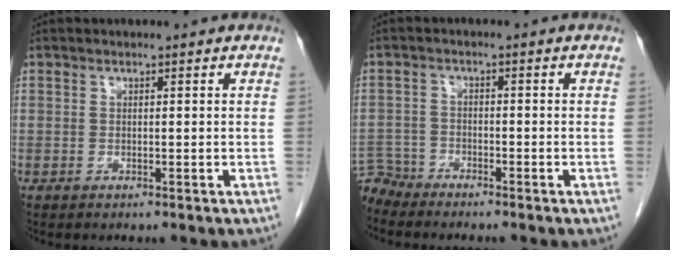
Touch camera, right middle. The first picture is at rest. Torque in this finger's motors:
{"motor_torque": [-0.12, -0.35, -0.11, -0.10]}